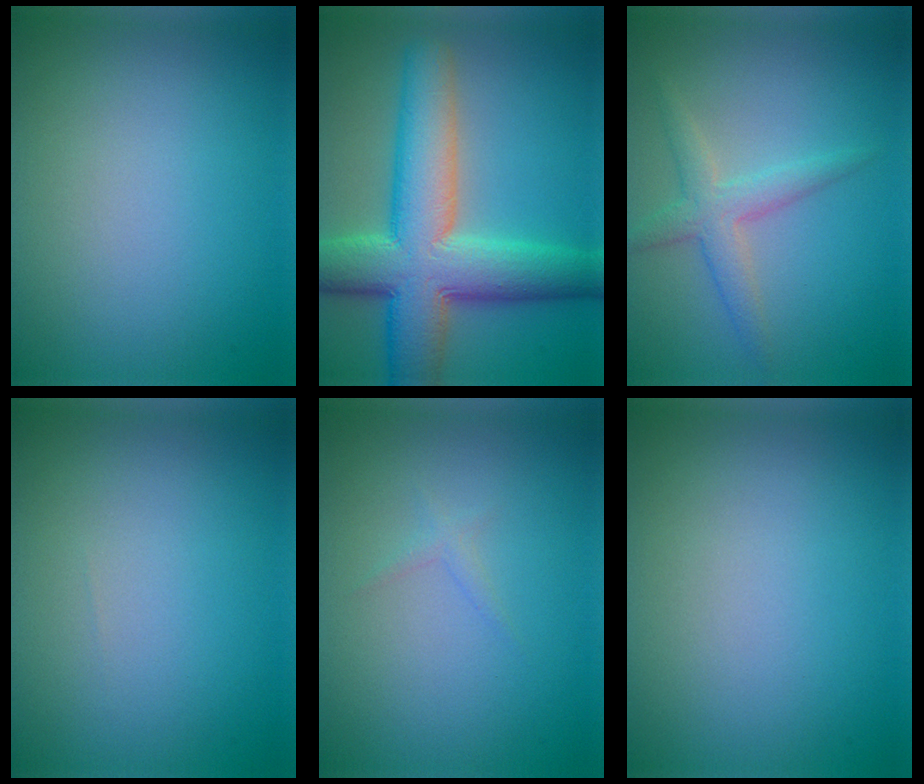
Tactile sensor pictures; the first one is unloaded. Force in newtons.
{"total": 10.8, "press": 10.8, "slide": 0.6}
{"total": 2.8, "press": 2.8, "slide": 0.1}
{"total": 0.0}
{"total": 0.7, "press": 0.7, "slide": 0.0}
{"total": 0.0}